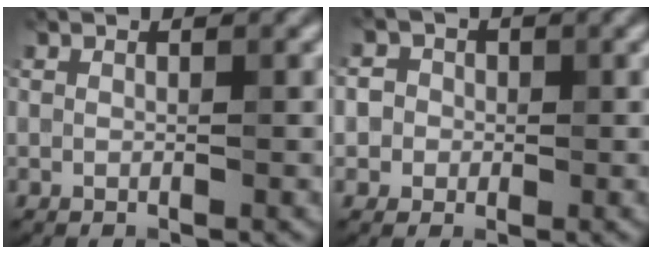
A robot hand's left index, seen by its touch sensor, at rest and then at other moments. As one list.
[{"total": 3.7, "force": [0.6, 3.5, 1.1], "torque": [0.011, 0.024, -0.013]}]